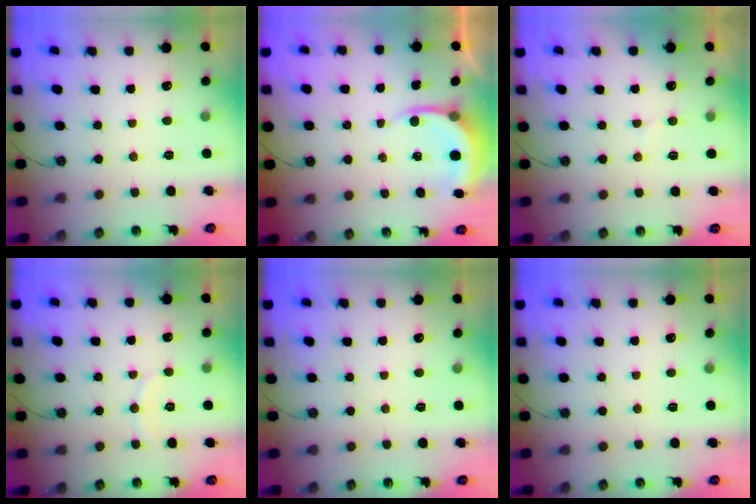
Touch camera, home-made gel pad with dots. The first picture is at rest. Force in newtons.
{"total": 5.6, "press": 5.6, "slide": 0.5}
{"total": 3.9, "press": 3.5, "slide": 1.7}
{"total": 5.1, "press": 5.0, "slide": 0.6}
{"total": 0.0}
{"total": 0.0}